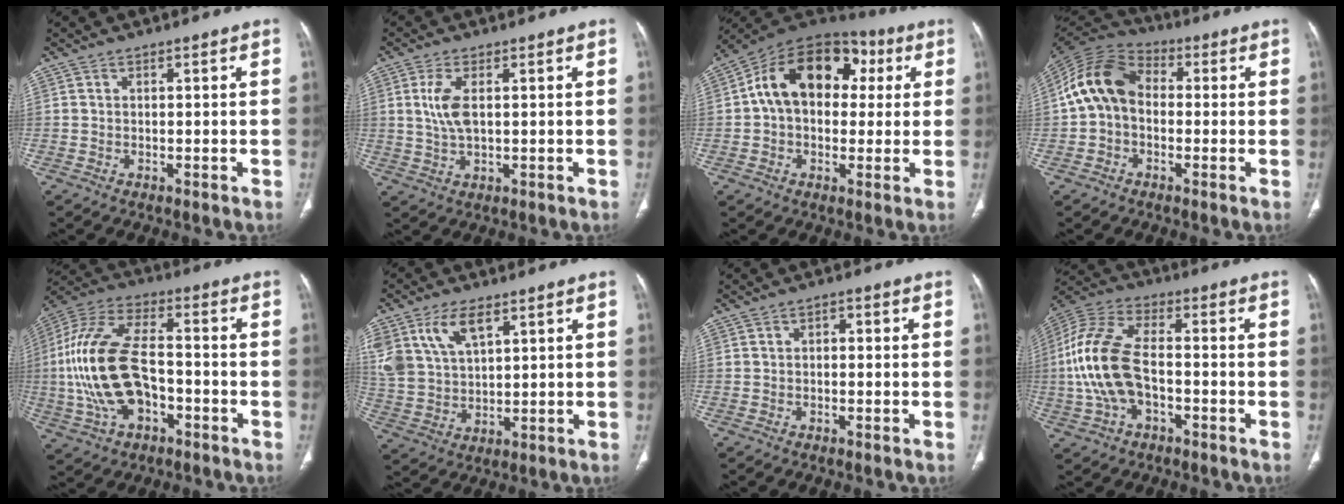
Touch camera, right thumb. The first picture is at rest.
{"total": 5.4, "force": [1.1, 2.4, 4.7], "torque": [-0.108, -0.003, 0.026]}
{"total": 18.4, "force": [3.5, 12.7, 12.8], "torque": [-0.175, 0.038, 0.044]}
{"total": 12.4, "force": [-0.1, 9.2, 8.3], "torque": [-0.153, 0.035, -0.017]}
{"total": 19.7, "force": [-3.2, 11.0, 16.0], "torque": [-0.338, 0.031, -0.055]}
{"total": 11.6, "force": [5.9, 6.4, 7.7], "torque": [-0.154, -0.013, 0.127]}
{"total": 1.6, "force": [0.0, 1.0, 1.2], "torque": [-0.013, 0.009, -0.005]}
{"total": 15.6, "force": [-2.2, 8.9, 12.6], "torque": [-0.278, 0.033, -0.042]}